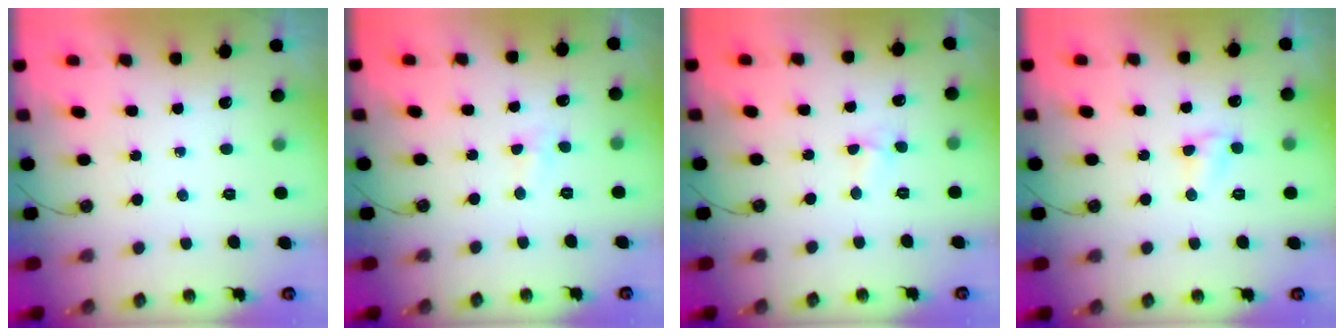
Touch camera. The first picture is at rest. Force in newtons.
{"total": 2.4, "press": 2.4, "slide": 0.5}
{"total": 2.6, "press": 2.5, "slide": 0.3}
{"total": 4.4, "press": 4.3, "slide": 0.6}